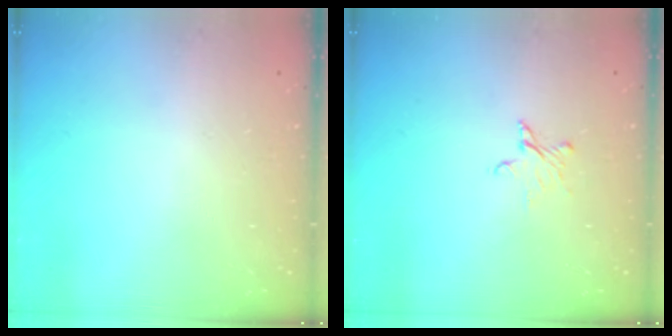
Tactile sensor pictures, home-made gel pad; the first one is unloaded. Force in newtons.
{"total": 3.4, "press": 3.4, "slide": 0.3}